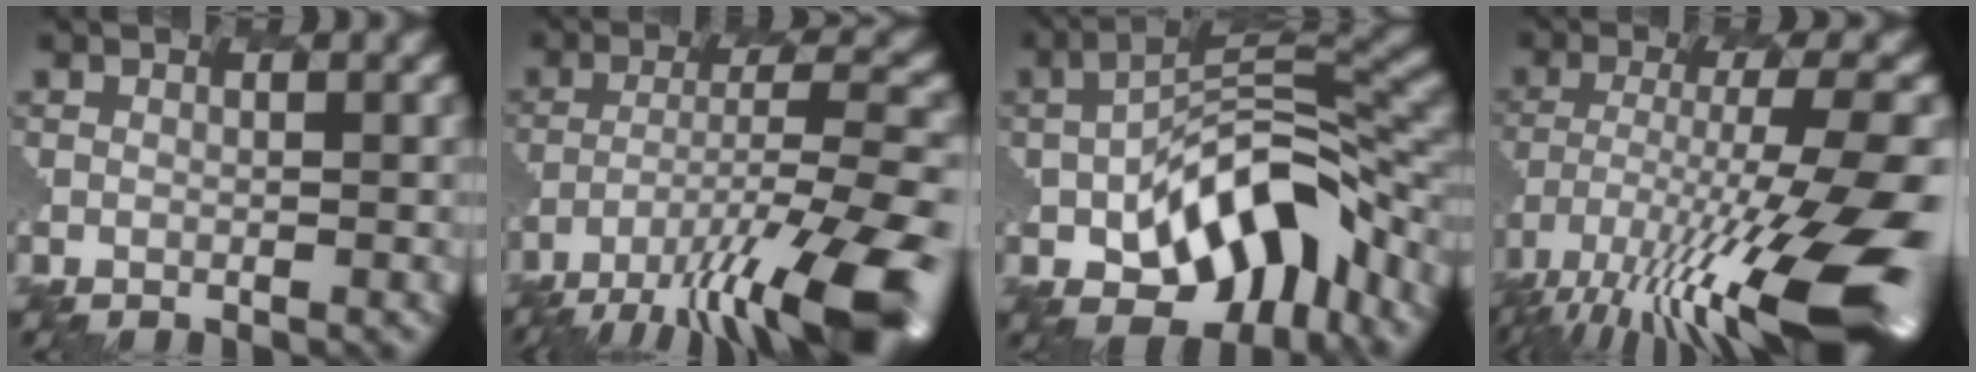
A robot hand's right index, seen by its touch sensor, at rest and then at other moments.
{"total": 13.8, "force": [-9.2, 3.2, 9.8], "torque": [-0.198, -0.011, -0.142]}
{"total": 11.7, "force": [-4.4, 5.9, 9.1], "torque": [-0.159, -0.009, -0.071]}
{"total": 15.3, "force": [-7.3, 3.5, 13.0], "torque": [-0.245, -0.005, -0.116]}